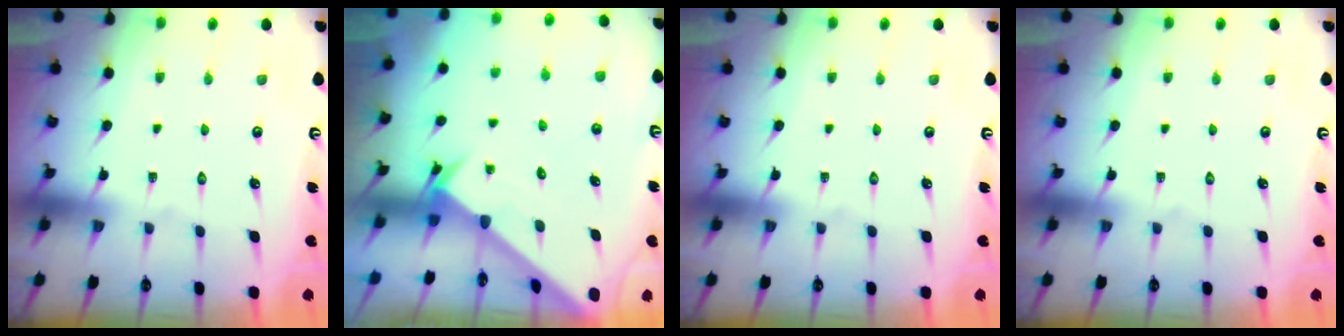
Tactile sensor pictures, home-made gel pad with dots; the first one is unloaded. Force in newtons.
{"total": 2.7, "press": 2.6, "slide": 0.2}
{"total": 0.0}
{"total": 0.0}